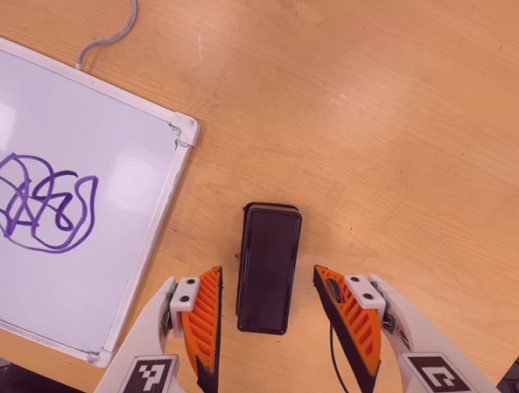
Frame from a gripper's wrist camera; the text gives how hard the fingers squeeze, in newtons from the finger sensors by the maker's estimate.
{"total": 0.0}